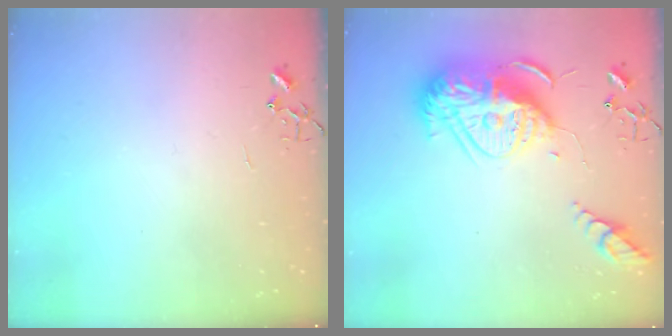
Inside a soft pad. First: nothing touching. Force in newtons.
{"total": 18.9, "press": 18.8, "slide": 2.1}